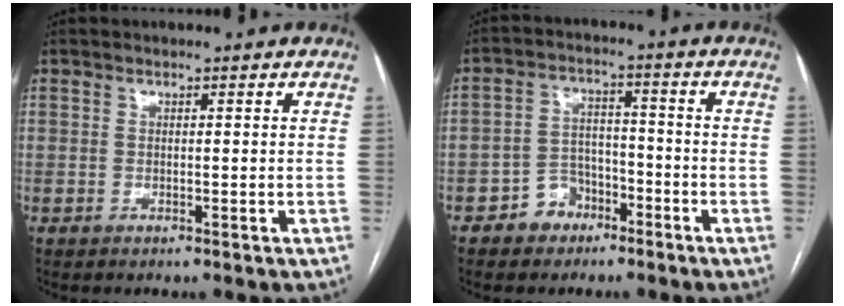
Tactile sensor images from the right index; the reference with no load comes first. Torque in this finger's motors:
{"motor_torque": [-0.27, -0.40, -0.56, -0.20]}